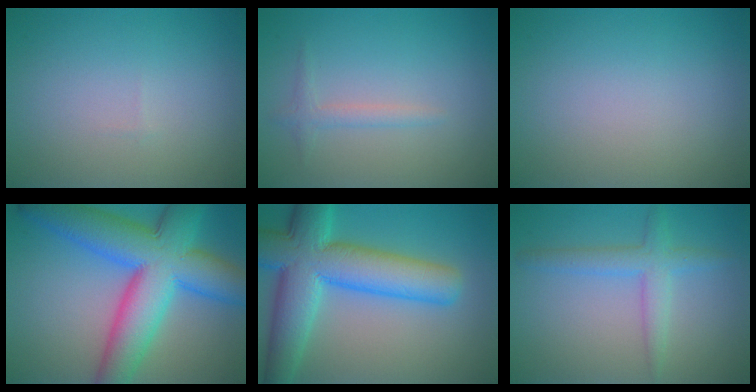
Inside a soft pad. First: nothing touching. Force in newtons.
{"total": 1.3, "press": 1.3, "slide": 0.0}
{"total": 0.0}
{"total": 12.4, "press": 12.4, "slide": 0.2}
{"total": 10.9, "press": 10.9, "slide": 0.4}
{"total": 3.0, "press": 3.0, "slide": 0.1}